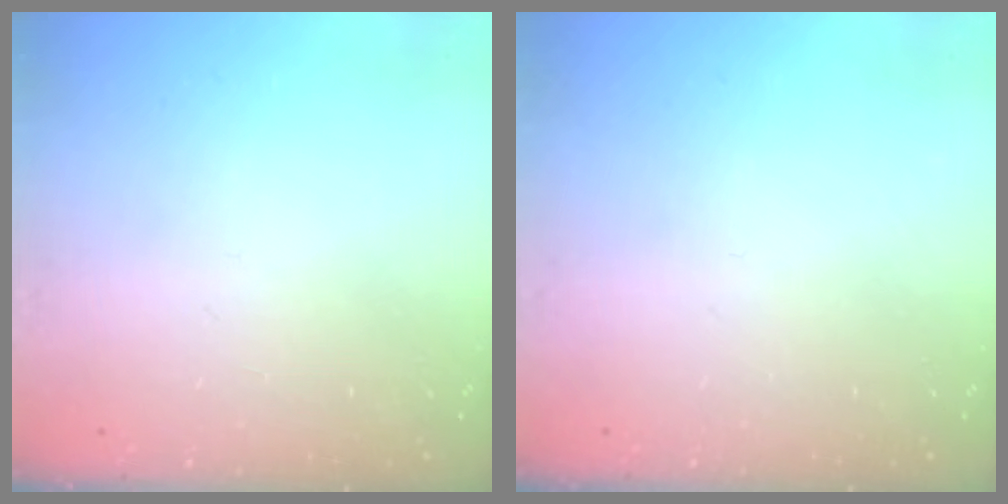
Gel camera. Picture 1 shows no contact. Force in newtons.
{"total": 0.0}